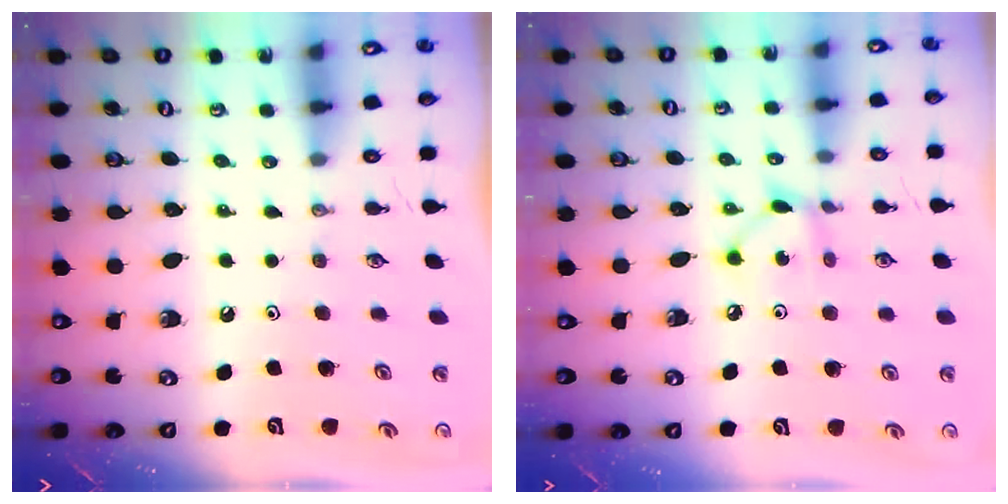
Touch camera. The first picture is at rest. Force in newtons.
{"total": 4.5, "press": 4.5, "slide": 0.1}